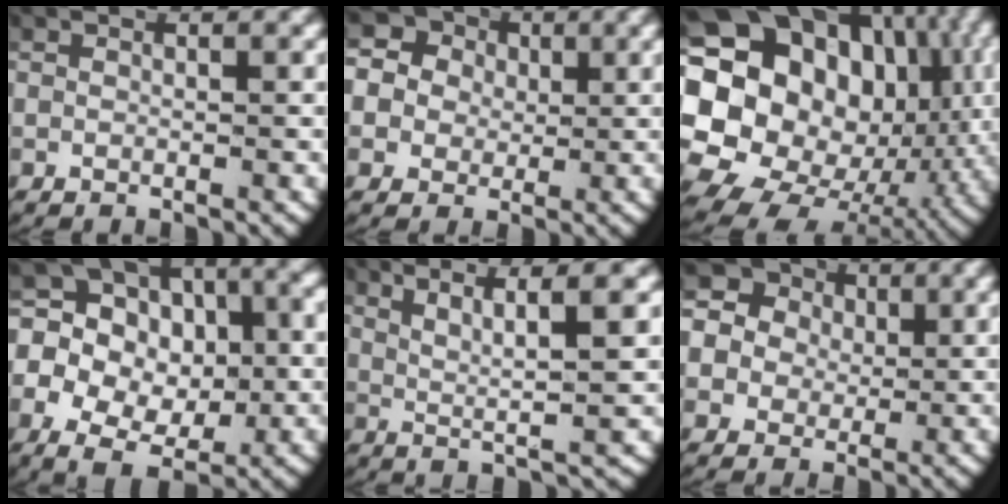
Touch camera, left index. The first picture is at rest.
{"total": 12.1, "force": [3.6, 10.2, 5.3], "torque": [-0.128, 0.003, 0.041]}
{"total": 22.7, "force": [0.1, 18.8, 12.7], "torque": [-0.292, -0.056, -0.001]}
{"total": 12.3, "force": [0.2, 10.0, 7.1], "torque": [-0.147, -0.028, -0.001]}
{"total": 6.0, "force": [3.1, 1.0, 5.1], "torque": [-0.077, 0.010, 0.052]}
{"total": 13.3, "force": [3.8, 11.5, 5.6], "torque": [-0.143, -0.001, 0.041]}